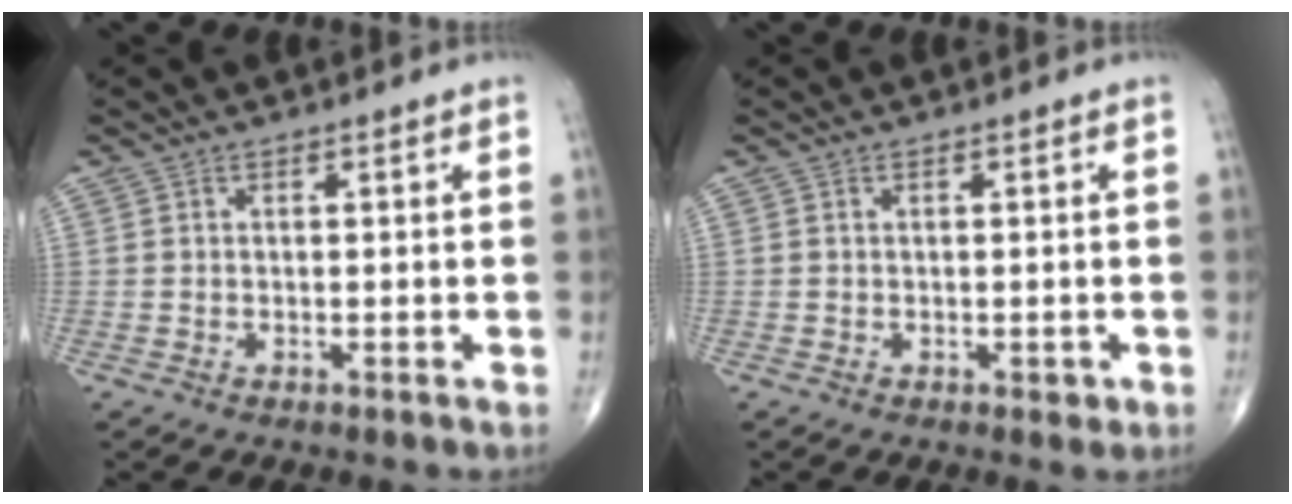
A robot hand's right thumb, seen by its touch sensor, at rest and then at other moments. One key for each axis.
{"total": 1.3, "fx": -0.2, "fy": 0.8, "fz": 1.0, "tx": -0.008, "ty": -0.002, "tz": -0.002}